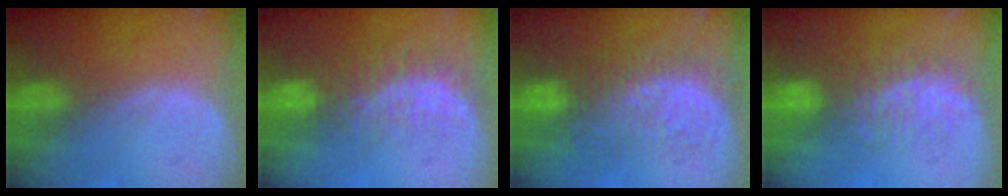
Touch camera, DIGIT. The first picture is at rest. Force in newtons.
{"total": 8.3, "press": 7.0, "slide": 4.4}
{"total": 8.8, "press": 8.5, "slide": 2.5}
{"total": 7.7, "press": 7.1, "slide": 3.1}